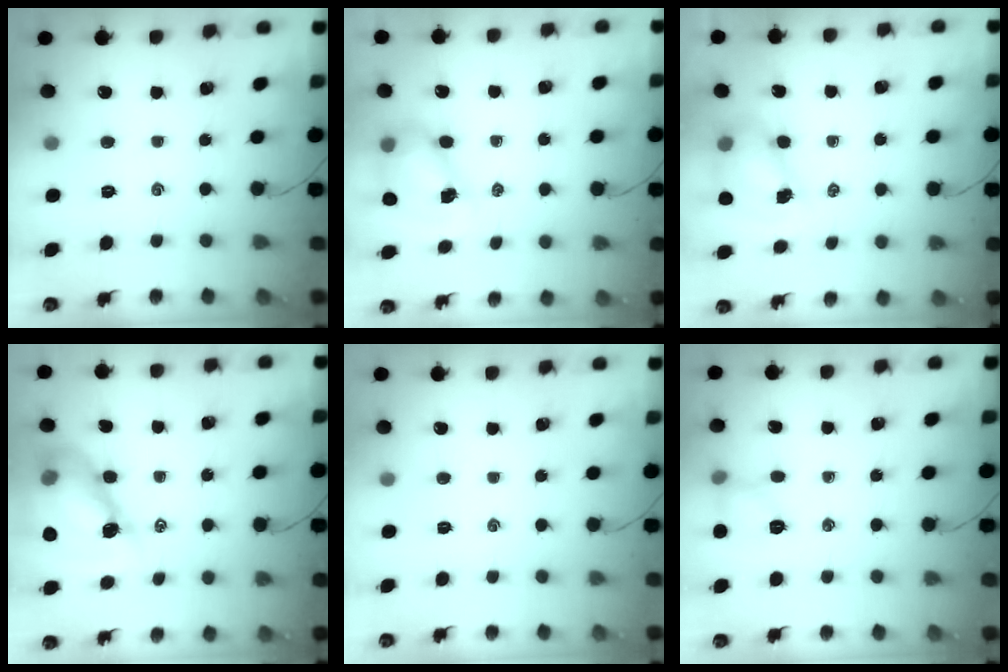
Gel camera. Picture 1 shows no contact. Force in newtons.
{"total": 8.4, "press": 8.3, "slide": 1.7}
{"total": 7.2, "press": 7.1, "slide": 1.3}
{"total": 14.8, "press": 14.2, "slide": 4.1}
{"total": 0.0}
{"total": 6.9, "press": 6.8, "slide": 0.6}